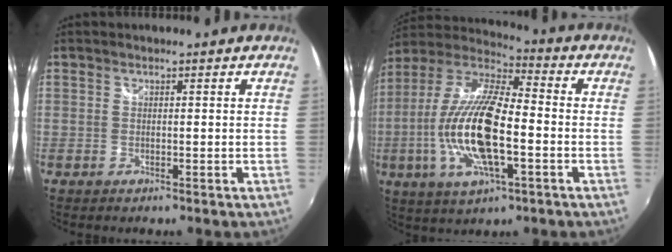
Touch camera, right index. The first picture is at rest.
{"total": 19.4, "force": [-4.0, 6.3, 17.9], "torque": [-0.358, -0.010, -0.081]}